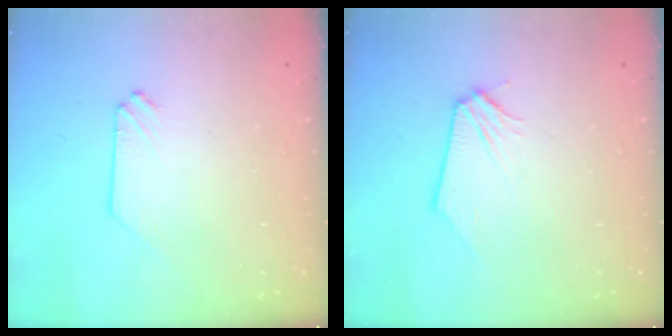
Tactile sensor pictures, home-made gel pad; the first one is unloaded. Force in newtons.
{"total": 0.0}